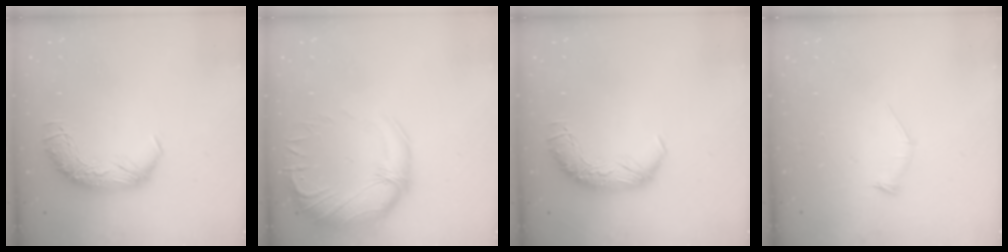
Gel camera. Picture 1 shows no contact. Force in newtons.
{"total": 4.0, "press": 1.9, "slide": 3.5}
{"total": 0.0}
{"total": 8.4, "press": 8.3, "slide": 0.6}